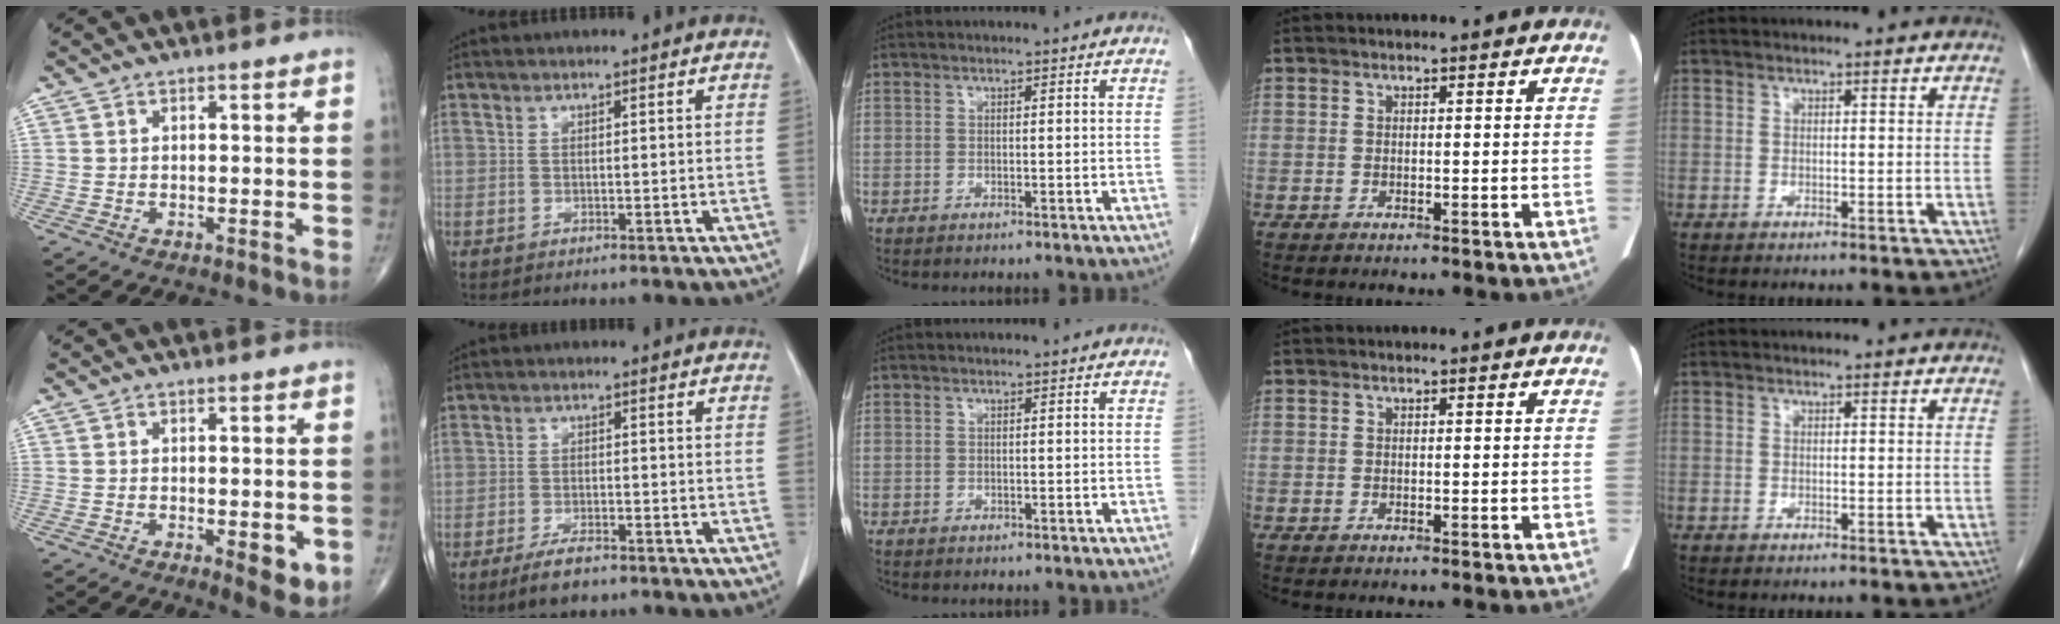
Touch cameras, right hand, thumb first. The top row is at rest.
{"thumb": {"total": 5.5, "force": [-1.6, 2.2, 4.8], "torque": [-0.051, -0.008, -0.016]}, "index": {"total": 4.4, "force": [-3.2, 1.3, 2.7], "torque": [-0.056, -0.004, -0.053]}}